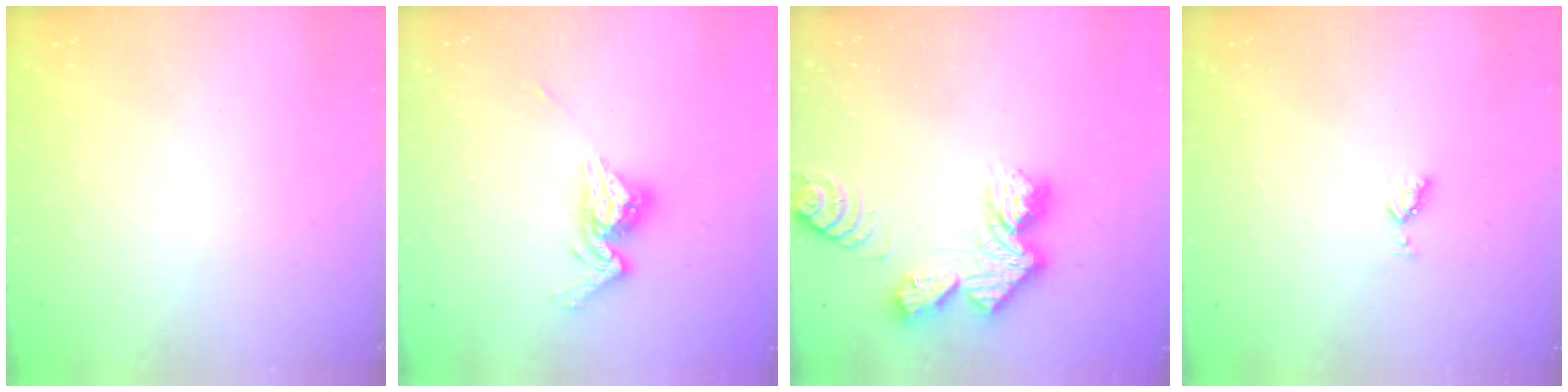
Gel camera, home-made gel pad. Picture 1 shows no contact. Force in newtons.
{"total": 10.6, "press": 10.6, "slide": 1.0}
{"total": 11.9, "press": 11.8, "slide": 1.0}
{"total": 3.5, "press": 3.4, "slide": 0.9}